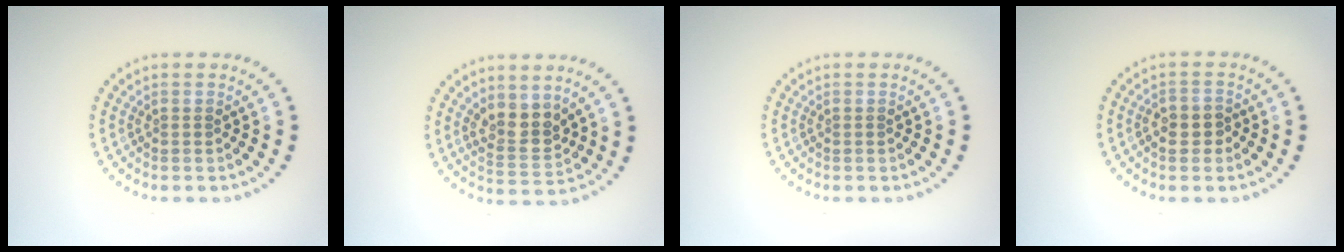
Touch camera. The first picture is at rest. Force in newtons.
{"total": 3.2, "press": 2.9, "slide": 1.2}
{"total": 0.0}
{"total": 2.0, "press": 1.9, "slide": 0.5}